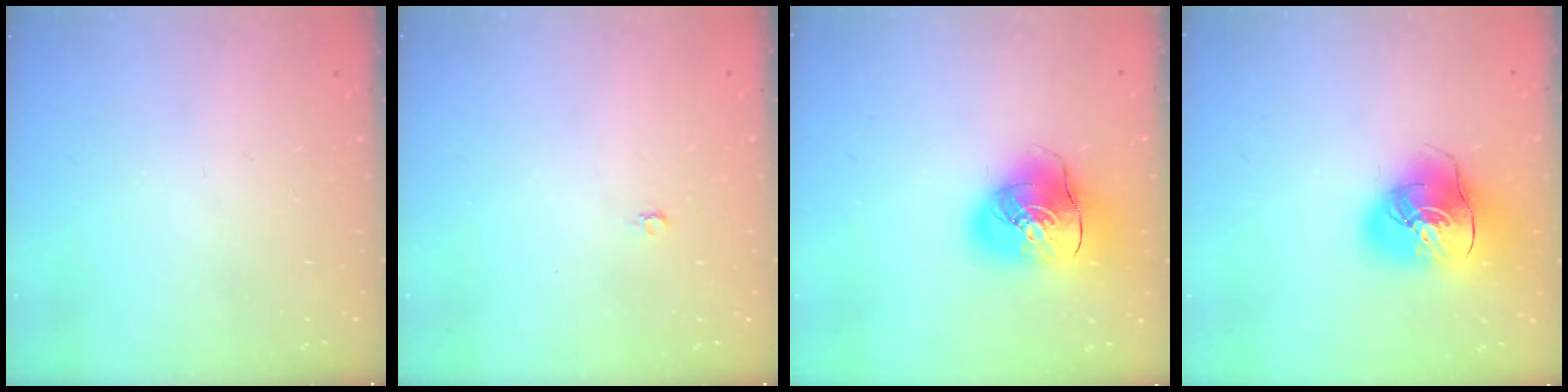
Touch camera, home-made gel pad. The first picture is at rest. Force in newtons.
{"total": 2.2, "press": 2.2, "slide": 0.2}
{"total": 14.9, "press": 14.7, "slide": 2.5}
{"total": 16.3, "press": 16.1, "slide": 2.8}